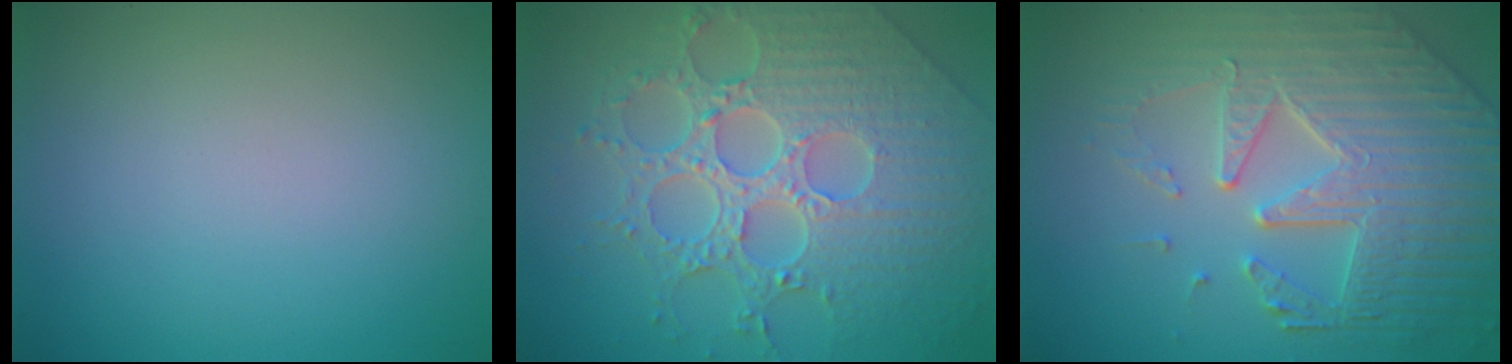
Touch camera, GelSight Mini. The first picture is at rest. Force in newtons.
{"total": 8.7, "press": 6.4, "slide": 5.8}
{"total": 7.8, "press": 5.9, "slide": 5.1}